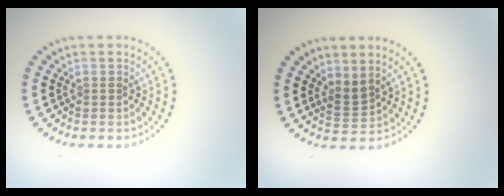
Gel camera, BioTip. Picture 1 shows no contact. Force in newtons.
{"total": 1.9, "press": 1.3, "slide": 1.4}